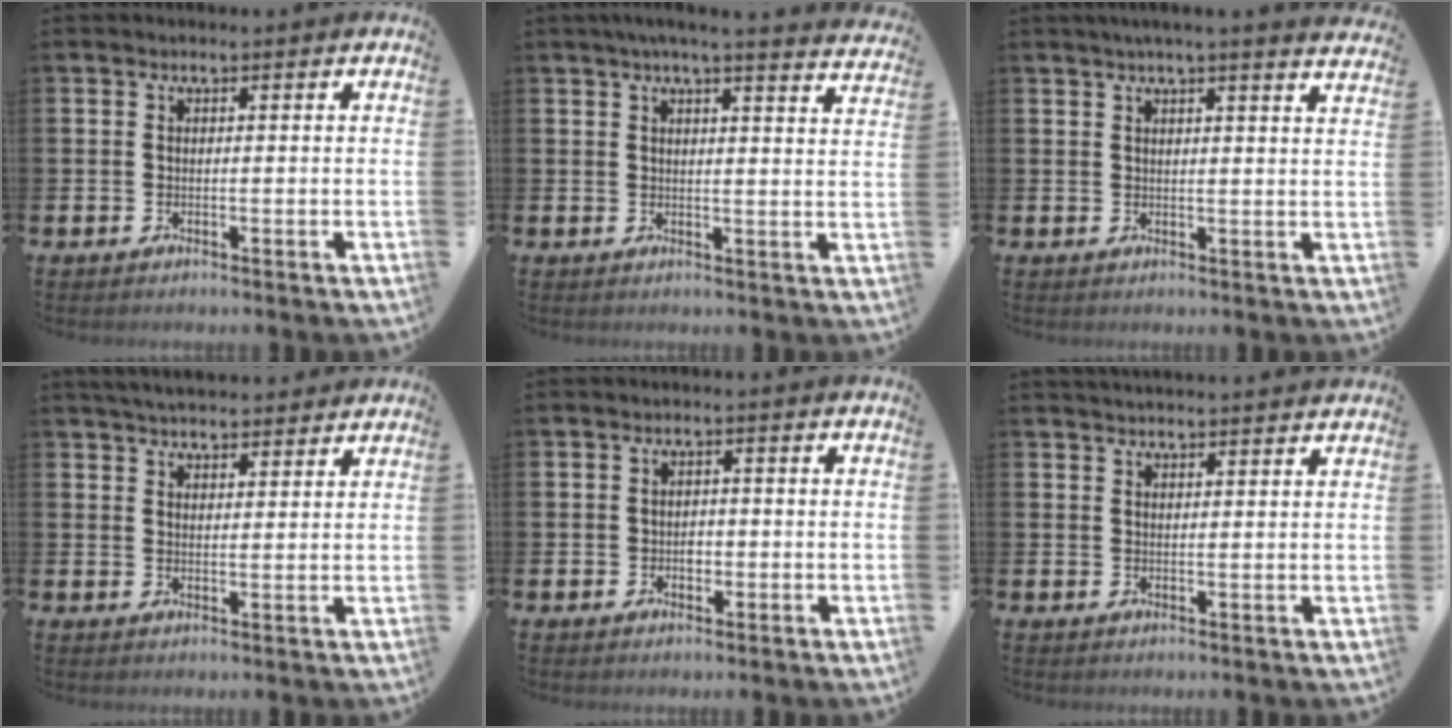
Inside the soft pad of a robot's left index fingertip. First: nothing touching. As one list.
[{"total": 4.2, "force": [3.9, -0.6, 1.5], "torque": [-0.028, -0.019, 0.066]}, {"total": 3.3, "force": [3.0, -0.6, 1.0], "torque": [-0.022, -0.013, 0.054]}, {"total": 4.1, "force": [4.0, 0.5, 0.4], "torque": [-0.012, -0.016, 0.073]}, {"total": 1.6, "force": [-0.2, 1.3, 0.8], "torque": [-0.002, 0.000, -0.009]}, {"total": 2.4, "force": [2.4, -0.2, 0.1], "torque": [0.004, -0.015, 0.042]}]